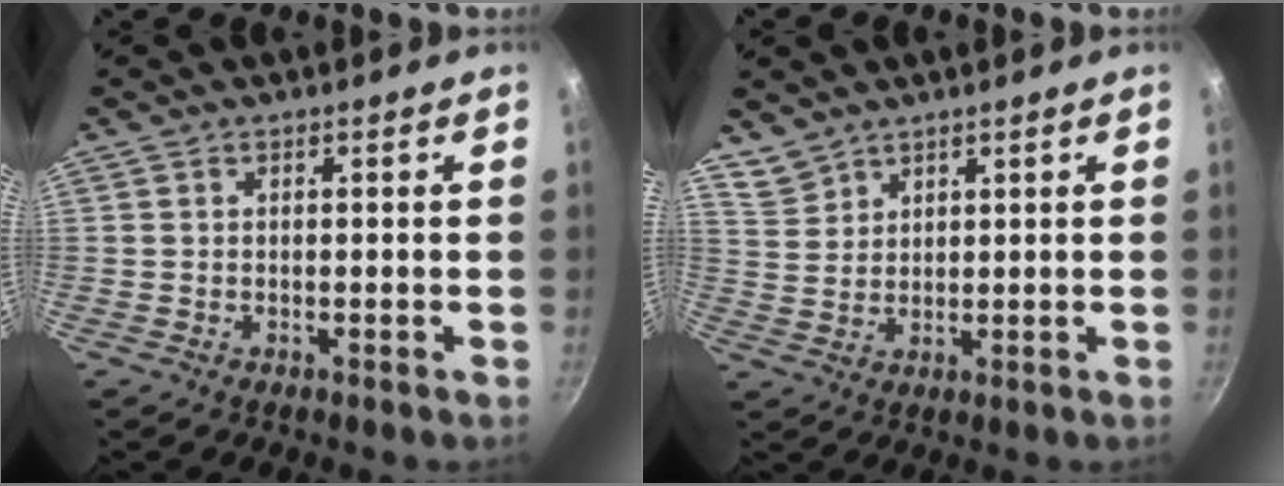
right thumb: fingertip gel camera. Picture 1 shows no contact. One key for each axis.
{"total": 4.2, "fx": 3.7, "fy": 2.1, "fz": 0.5, "tx": -0.004, "ty": -0.002, "tz": 0.083}